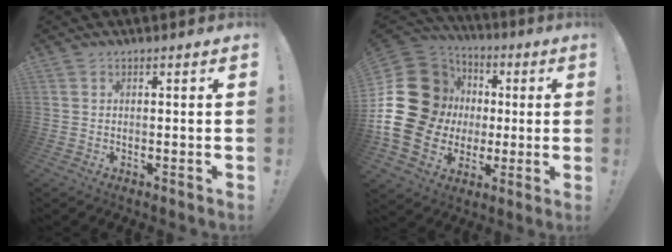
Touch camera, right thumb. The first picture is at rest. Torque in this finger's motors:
{"motor_torque": [2.54, 2.47, 1.50, -1.07, 0.53]}